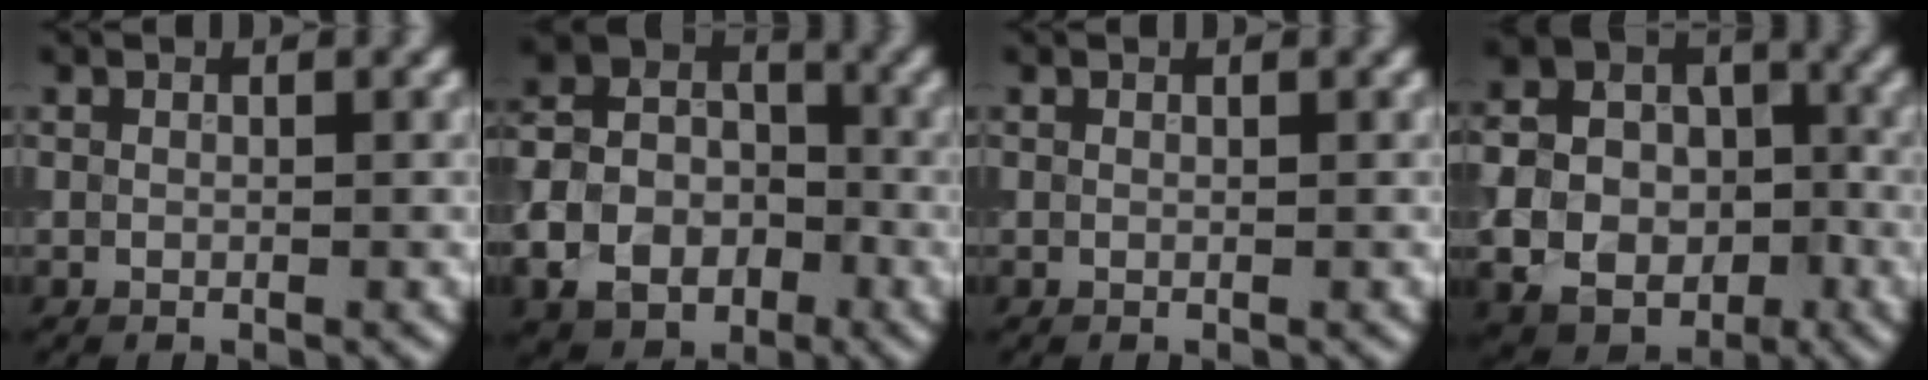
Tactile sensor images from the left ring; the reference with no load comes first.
{"total": 8.5, "force": [-3.6, 6.6, 4.1], "torque": [-0.075, -0.010, -0.078]}
{"total": 0.0}
{"total": 8.8, "force": [-2.6, 7.0, 4.6], "torque": [-0.083, -0.006, -0.054]}